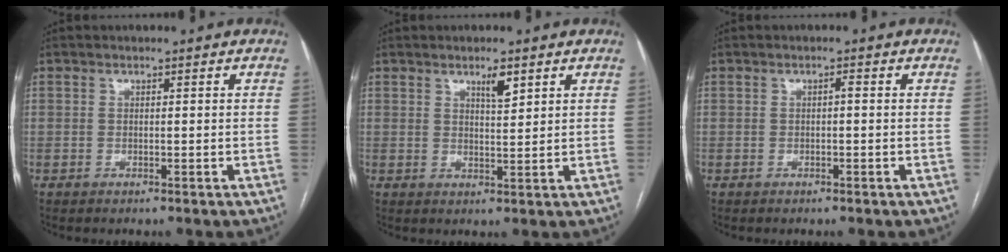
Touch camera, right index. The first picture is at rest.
{"total": 3.0, "force": [1.9, 0.6, 2.3], "torque": [-0.041, -0.003, 0.033]}
{"total": 0.6, "force": [-0.1, 0.1, 0.6], "torque": [-0.009, 0.003, -0.002]}